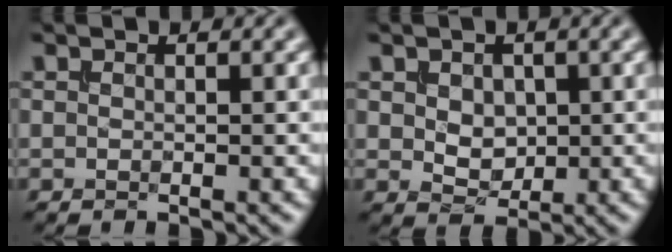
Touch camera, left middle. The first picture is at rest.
{"total": 2.3, "force": [0.3, 1.7, 1.4], "torque": [-0.029, -0.003, 0.007]}